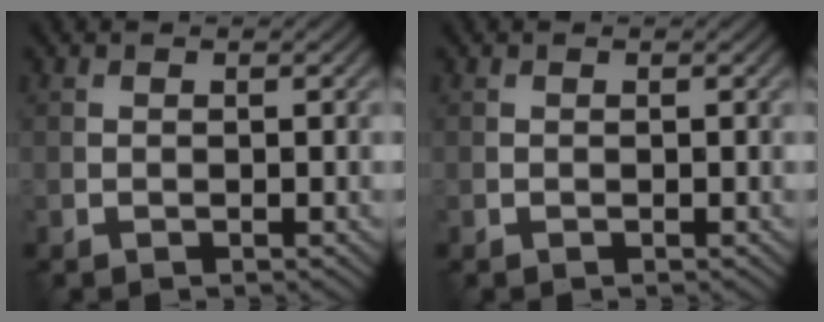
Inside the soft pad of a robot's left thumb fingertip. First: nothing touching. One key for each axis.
{"total": 0.0}